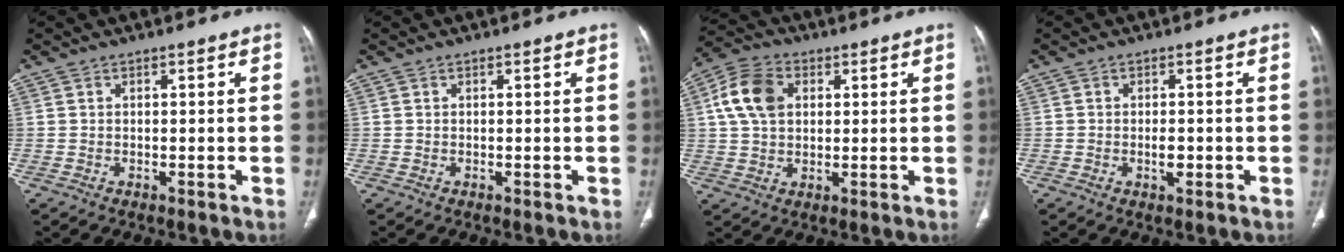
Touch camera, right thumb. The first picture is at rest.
{"total": 0.0}
{"total": 9.9, "force": [2.5, 7.0, 6.6], "torque": [-0.121, 0.011, 0.042]}
{"total": 2.2, "force": [-0.5, 1.0, 1.8], "torque": [-0.029, 0.000, -0.006]}